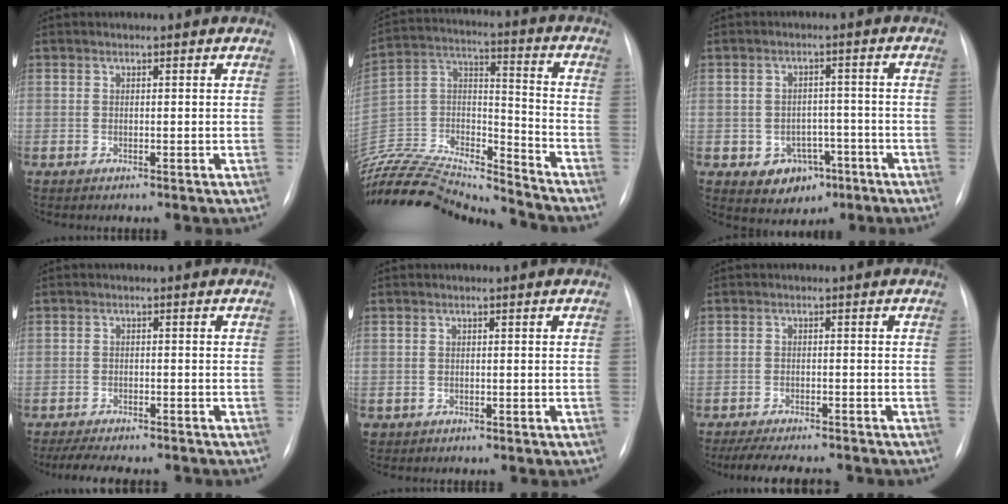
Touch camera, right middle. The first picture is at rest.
{"total": 23.8, "force": [-22.7, 1.9, 6.9], "torque": [-0.155, 0.012, -0.389]}
{"total": 6.4, "force": [-2.9, 5.0, 2.8], "torque": [-0.036, 0.013, -0.031]}
{"total": 9.2, "force": [-7.8, 2.7, 4.1], "torque": [-0.060, -0.003, -0.109]}
{"total": 0.8, "force": [-0.3, 0.7, 0.1], "torque": [-0.002, 0.004, -0.001]}
{"total": 10.5, "force": [-9.2, 2.2, 4.5], "torque": [-0.066, -0.006, -0.127]}